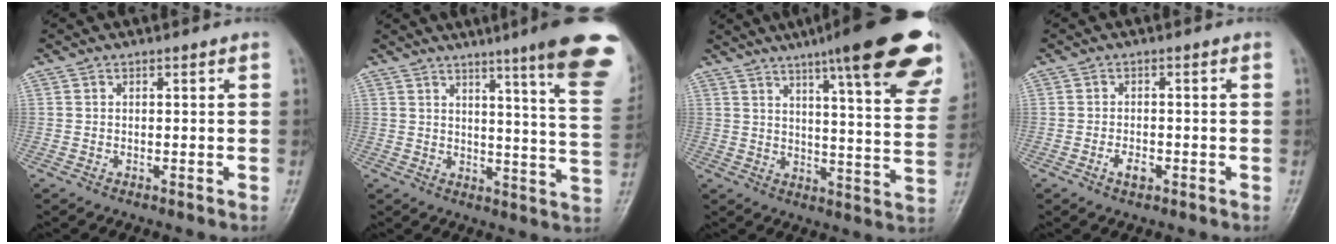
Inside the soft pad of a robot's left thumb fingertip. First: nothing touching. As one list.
[{"total": 19.1, "force": [12.1, 1.3, 14.7], "torque": [-0.165, -0.067, 0.140]}, {"total": 24.8, "force": [15.5, 4.4, 18.8], "torque": [-0.232, -0.044, 0.196]}, {"total": 2.5, "force": [-1.2, 1.4, 1.7], "torque": [-0.028, 0.003, -0.020]}]